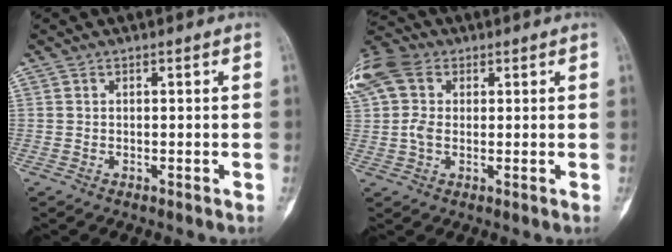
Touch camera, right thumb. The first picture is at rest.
{"total": 11.8, "force": [3.4, 8.5, 7.4], "torque": [-0.174, 0.025, 0.058]}